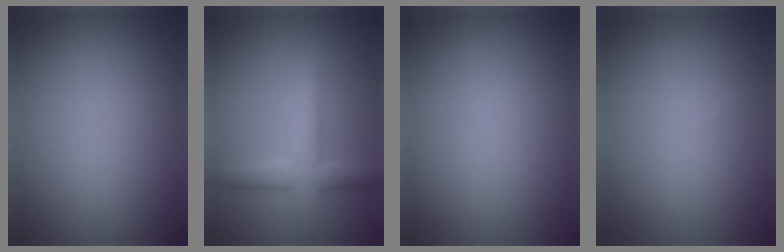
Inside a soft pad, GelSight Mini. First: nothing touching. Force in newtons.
{"total": 4.0, "press": 4.0, "slide": 0.1}
{"total": 0.0}
{"total": 0.0}